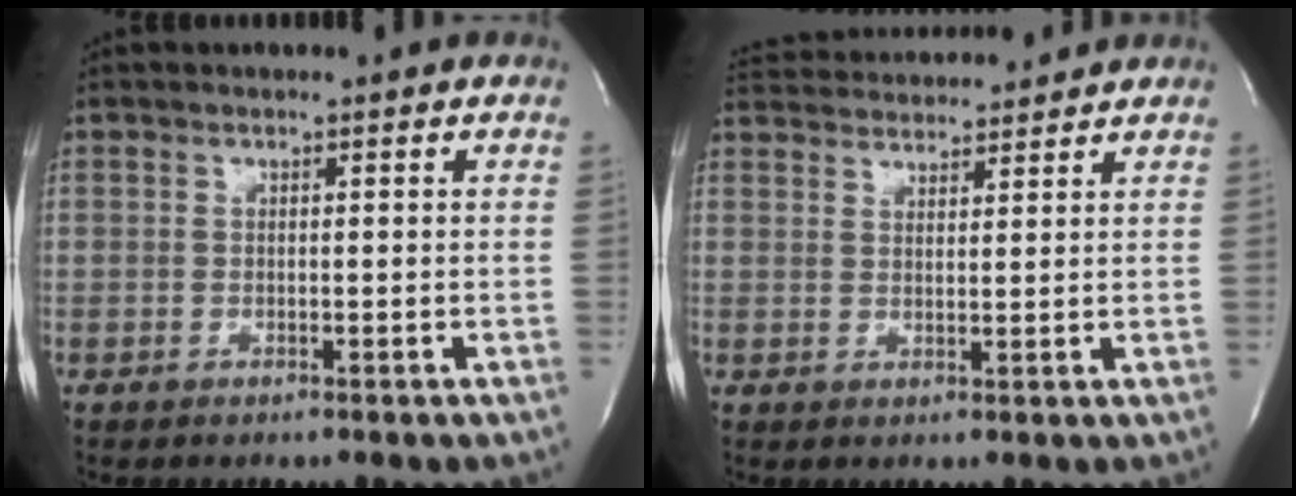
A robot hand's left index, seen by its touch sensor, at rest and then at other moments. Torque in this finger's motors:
{"motor_torque": [1.03, -1.10, 0.65, 0.09]}